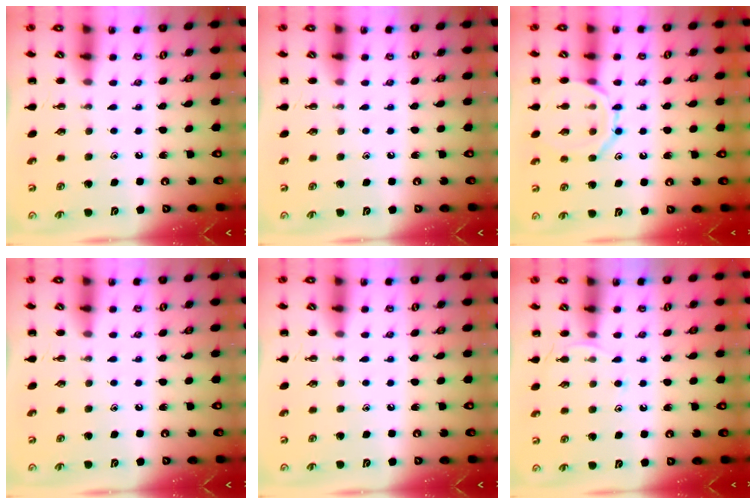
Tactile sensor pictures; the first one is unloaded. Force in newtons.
{"total": 0.0}
{"total": 11.5, "press": 11.5, "slide": 0.8}
{"total": 0.0}
{"total": 0.0}
{"total": 5.7, "press": 5.4, "slide": 1.8}